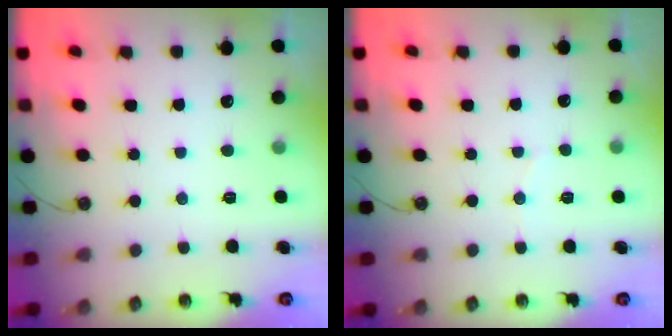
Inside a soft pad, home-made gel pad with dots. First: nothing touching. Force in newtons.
{"total": 2.7, "press": 2.7, "slide": 0.3}